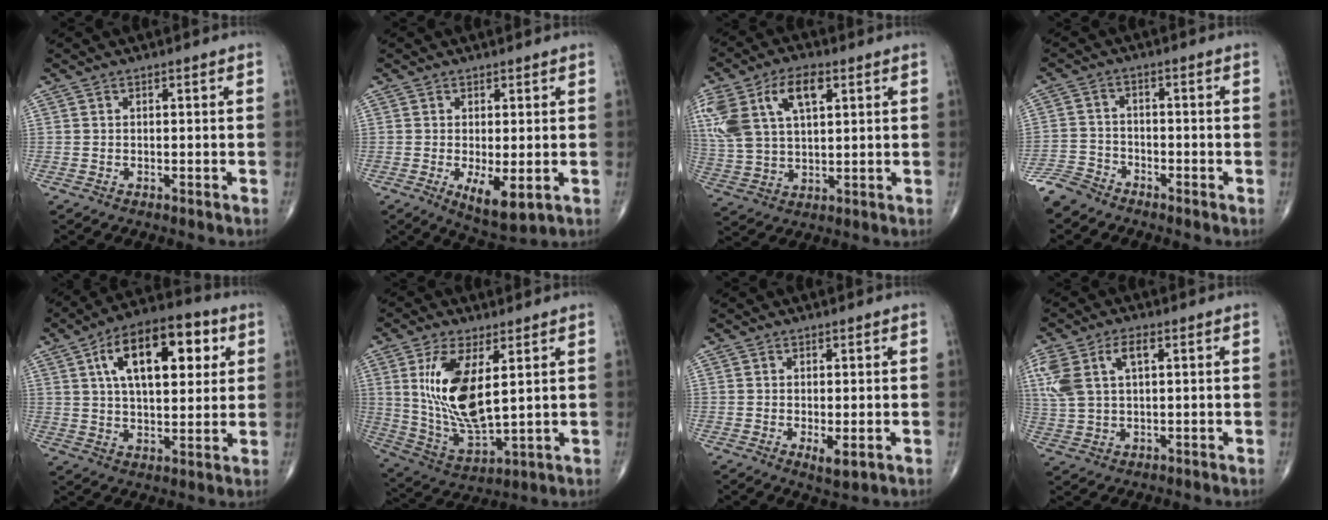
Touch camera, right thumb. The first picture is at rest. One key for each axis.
{"total": 6.6, "fx": -1.5, "fy": 2.5, "fz": 5.9, "tx": -0.098, "ty": -0.021, "tz": -0.016}
{"total": 16.3, "fx": 6.2, "fy": 8.9, "fz": 12.2, "tx": -0.258, "ty": 0.009, "tz": 0.121}
{"total": 5.2, "fx": -4.6, "fy": 2.3, "fz": 0.5, "tx": -0.007, "ty": 0.008, "tz": -0.104}
{"total": 18.6, "fx": 6.3, "fy": 9.1, "fz": 14.9, "tx": -0.203, "ty": 0.001, "tz": 0.097}
{"total": 15.4, "fx": 3.9, "fy": 6.4, "fz": 13.5, "tx": -0.262, "ty": -0.026, "tz": 0.089}
{"total": 2.9, "fx": -0.5, "fy": 1.1, "fz": 2.6, "tx": -0.044, "ty": -0.010, "tz": -0.005}
{"total": 7.1, "fx": 2.2, "fy": 3.7, "fz": 5.7, "tx": -0.146, "ty": 0.018, "tz": 0.049}